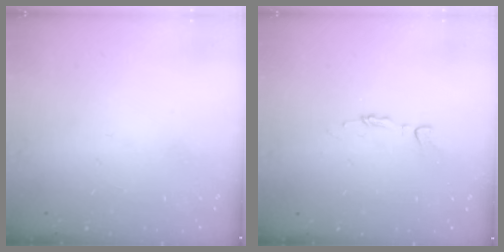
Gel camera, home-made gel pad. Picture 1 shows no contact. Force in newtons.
{"total": 2.7, "press": 2.7, "slide": 0.2}